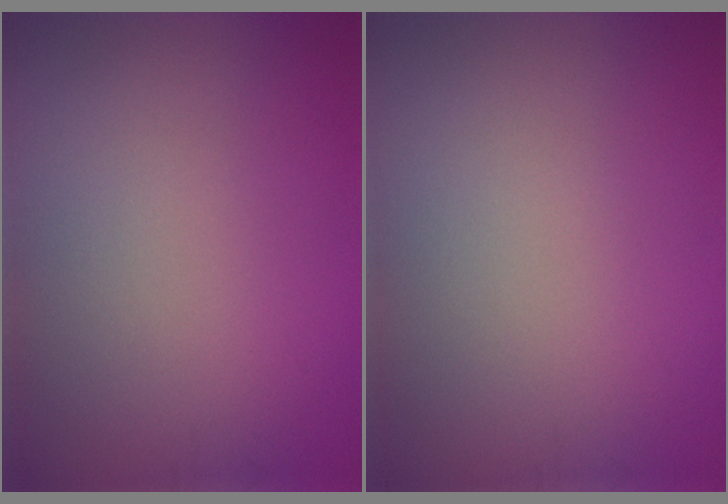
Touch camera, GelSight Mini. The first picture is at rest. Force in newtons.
{"total": 0.0}